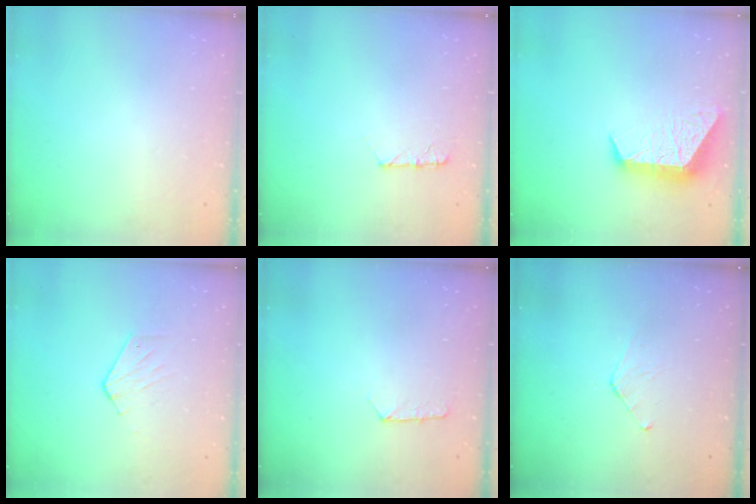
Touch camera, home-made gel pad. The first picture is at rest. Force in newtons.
{"total": 5.9, "press": 5.9, "slide": 0.5}
{"total": 10.8, "press": 10.8, "slide": 0.9}
{"total": 5.7, "press": 5.7, "slide": 0.6}
{"total": 6.7, "press": 6.6, "slide": 0.6}
{"total": 3.4, "press": 3.3, "slide": 0.3}